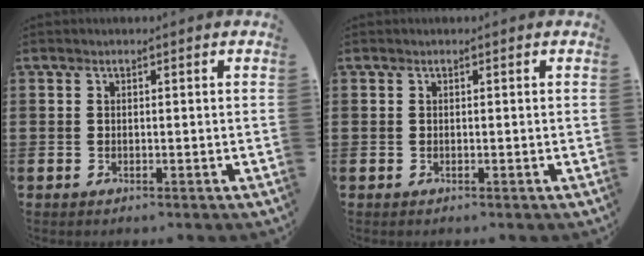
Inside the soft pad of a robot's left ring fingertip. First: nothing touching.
{"total": 0.0}